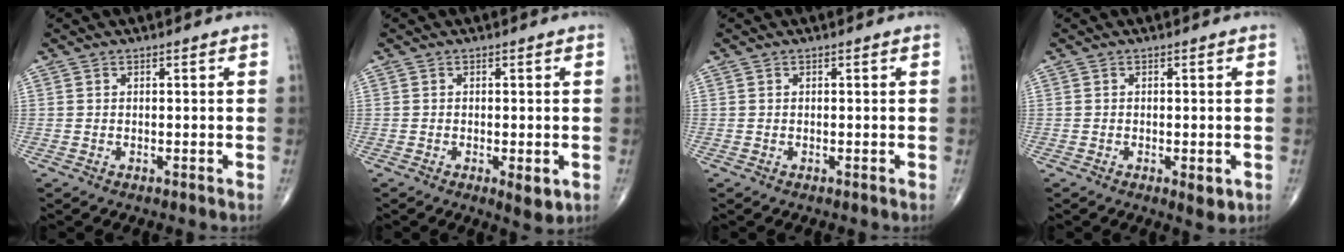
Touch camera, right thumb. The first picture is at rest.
{"total": 3.6, "force": [-1.0, 1.3, 3.2], "torque": [-0.045, -0.009, -0.013]}
{"total": 0.0}
{"total": 2.9, "force": [-0.9, 1.2, 2.5], "torque": [-0.031, -0.006, -0.010]}